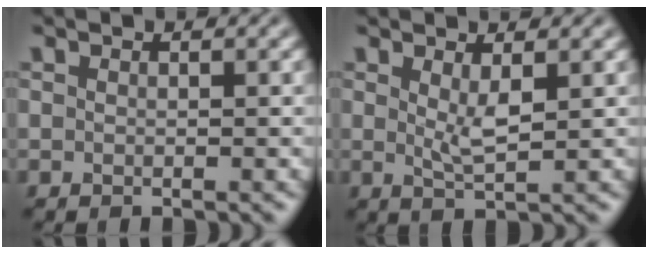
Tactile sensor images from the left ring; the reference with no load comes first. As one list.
[{"total": 2.1, "force": [0.4, 0.5, 2.0], "torque": [-0.039, -0.009, 0.011]}]